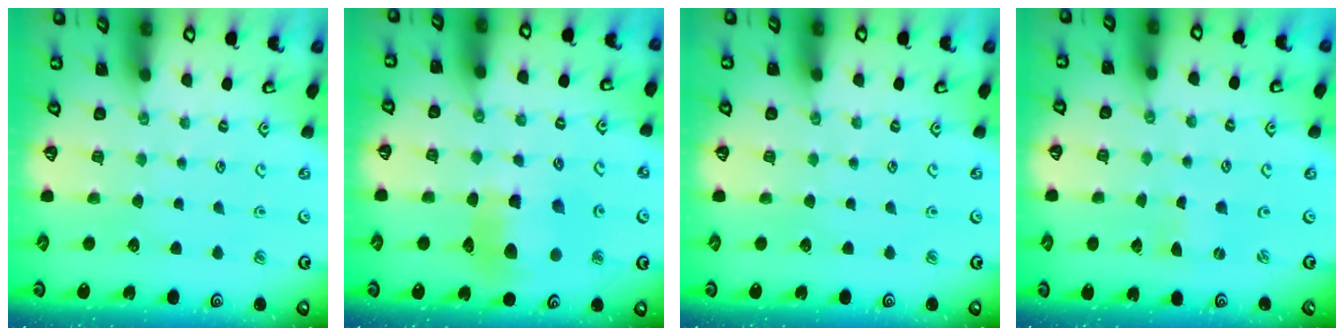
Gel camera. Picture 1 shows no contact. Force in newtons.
{"total": 10.3, "press": 10.2, "slide": 1.4}
{"total": 0.0}
{"total": 0.0}